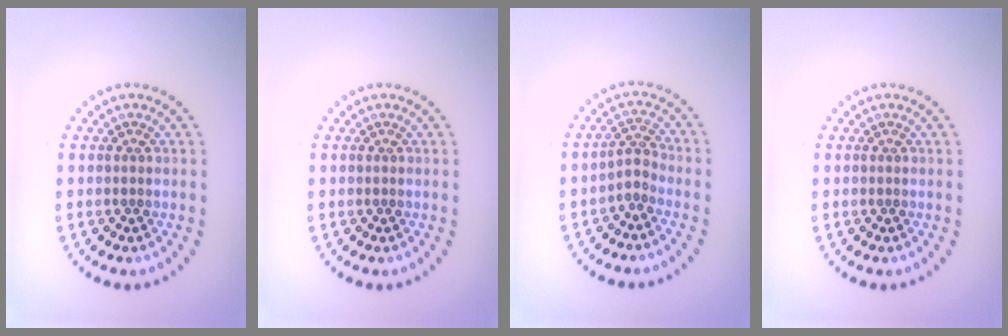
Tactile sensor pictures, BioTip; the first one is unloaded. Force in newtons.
{"total": 0.0}
{"total": 1.7, "press": 1.1, "slide": 1.3}
{"total": 0.0}